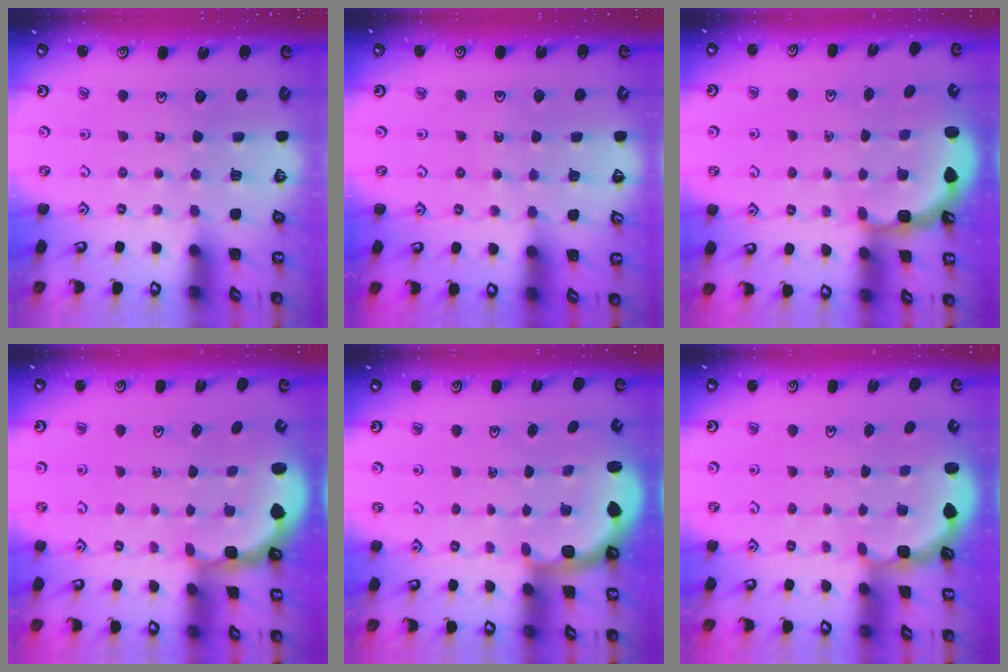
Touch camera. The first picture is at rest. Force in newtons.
{"total": 3.3, "press": 3.3, "slide": 0.3}
{"total": 3.2, "press": 2.5, "slide": 2.0}
{"total": 2.4, "press": 1.6, "slide": 1.8}
{"total": 2.1, "press": 1.9, "slide": 1.0}
{"total": 2.9, "press": 2.5, "slide": 1.4}